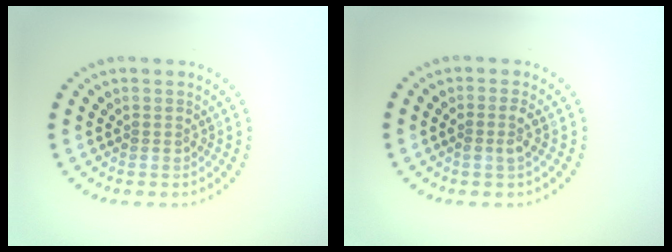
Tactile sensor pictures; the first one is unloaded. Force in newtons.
{"total": 1.1, "press": 1.0, "slide": 0.5}